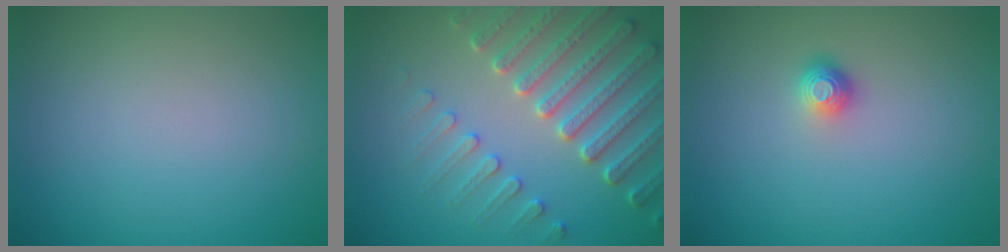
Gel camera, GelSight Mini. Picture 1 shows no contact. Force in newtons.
{"total": 6.1, "press": 5.1, "slide": 3.2}
{"total": 1.2, "press": 1.0, "slide": 0.7}